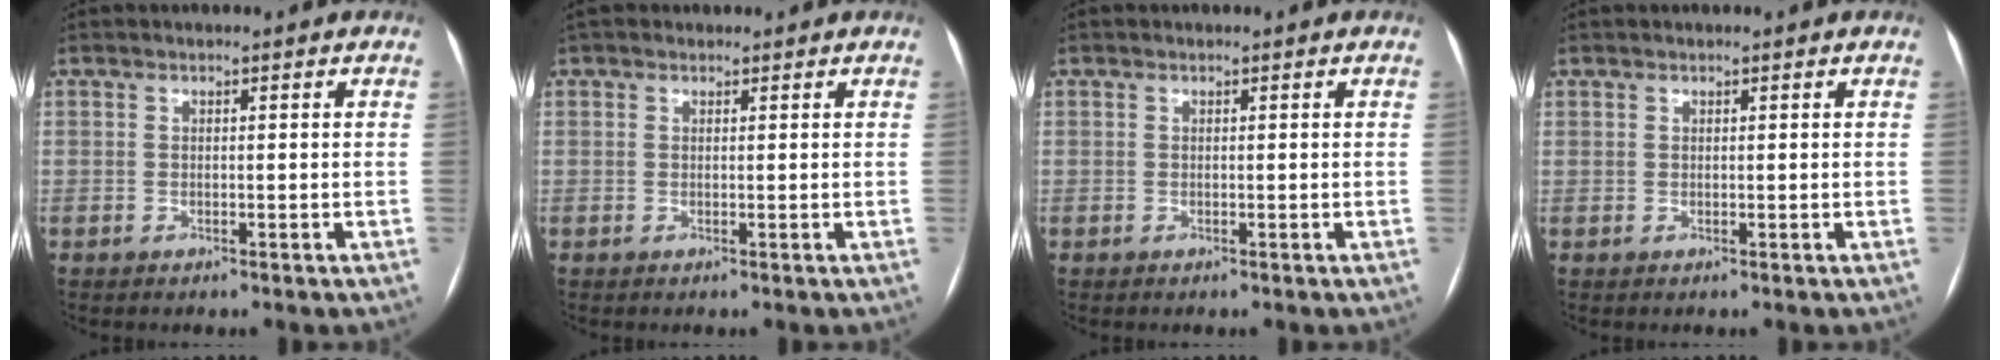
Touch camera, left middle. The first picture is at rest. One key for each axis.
{"total": 1.3, "fx": 1.0, "fy": 0.8, "fz": 0.2, "tx": -0.006, "ty": 0.019, "tz": 0.014}
{"total": 0.0}
{"total": 0.5, "fx": 0.4, "fy": 0.4, "fz": 0.0, "tx": 0.002, "ty": 0.003, "tz": 0.007}